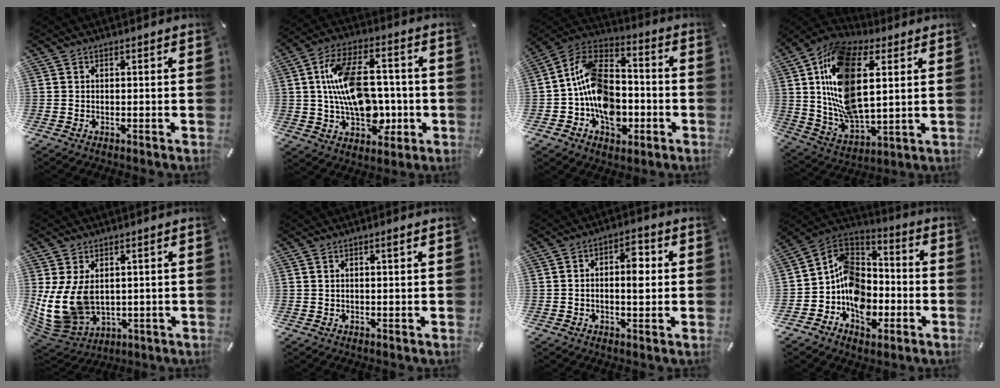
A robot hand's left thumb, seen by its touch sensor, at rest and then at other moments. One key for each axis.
{"total": 17.8, "fx": -0.3, "fy": 11.6, "fz": 13.6, "tx": -0.250, "ty": 0.020, "tz": -0.004}
{"total": 16.5, "fx": -3.9, "fy": 12.0, "fz": 10.6, "tx": -0.204, "ty": 0.029, "tz": -0.070}
{"total": 20.1, "fx": 6.3, "fy": 11.6, "fz": 15.2, "tx": -0.336, "ty": -0.023, "tz": 0.109}
{"total": 12.0, "fx": 1.8, "fy": 9.3, "fz": 7.4, "tx": -0.175, "ty": -0.021, "tz": 0.035}
{"total": 1.3, "fx": 0.7, "fy": 0.1, "fz": 1.1, "tx": -0.021, "ty": -0.001, "tz": 0.011}
{"total": 6.5, "fx": 0.5, "fy": 3.4, "fz": 5.5, "tx": -0.072, "ty": 0.003, "tz": 0.001}
{"total": 12.5, "fx": -4.8, "fy": 10.1, "fz": 5.6, "tx": -0.119, "ty": 0.022, "tz": -0.086}